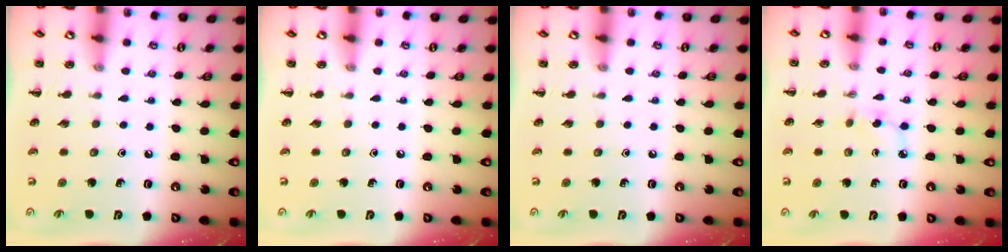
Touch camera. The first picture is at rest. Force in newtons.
{"total": 0.0}
{"total": 0.0}
{"total": 4.1, "press": 3.9, "slide": 1.2}